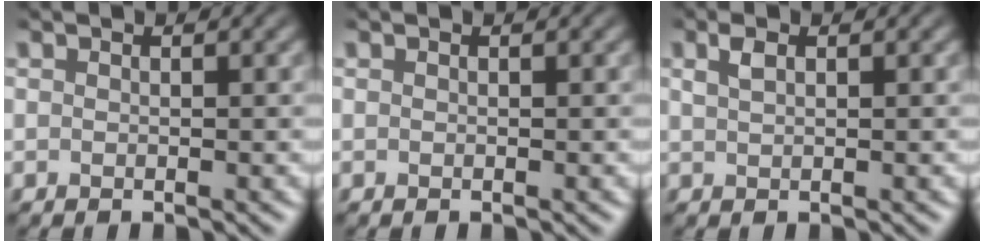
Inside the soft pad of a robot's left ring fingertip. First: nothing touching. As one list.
[{"total": 0.0}, {"total": 1.4, "force": [0.8, 0.6, 1.0], "torque": [-0.021, 0.005, 0.016]}]